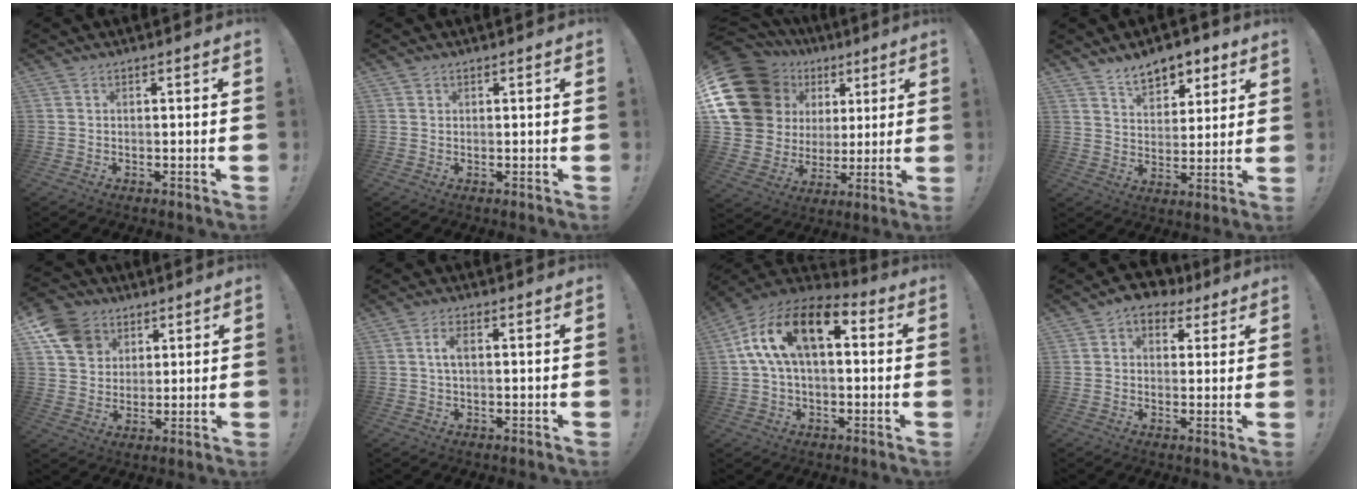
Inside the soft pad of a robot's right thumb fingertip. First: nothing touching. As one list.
[{"total": 0.8, "force": [0.5, 0.6, 0.0], "torque": [0.004, -0.002, 0.009]}, {"total": 21.3, "force": [8.3, 16.5, 10.7], "torque": [-0.197, -0.040, 0.190]}, {"total": 9.5, "force": [6.8, 5.3, 4.0], "torque": [-0.054, -0.041, 0.126]}, {"total": 12.1, "force": [5.4, 9.8, 4.6], "torque": [-0.077, -0.024, 0.112]}, {"total": 3.1, "force": [0.6, 1.3, 2.8], "torque": [-0.054, 0.005, 0.009]}, {"total": 16.9, "force": [5.4, 9.0, 13.2], "torque": [-0.237, -0.004, 0.093]}, {"total": 4.9, "force": [1.7, 4.0, 2.4], "torque": [-0.032, -0.001, 0.032]}]